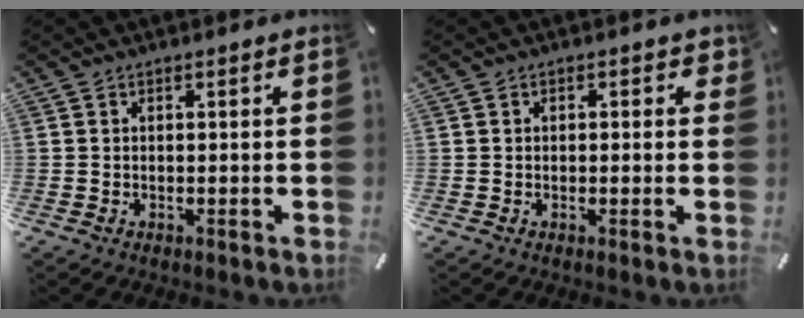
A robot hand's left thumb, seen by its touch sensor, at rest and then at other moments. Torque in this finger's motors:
{"motor_torque": [-0.11, -0.28, 0.14, 0.14, -0.01]}